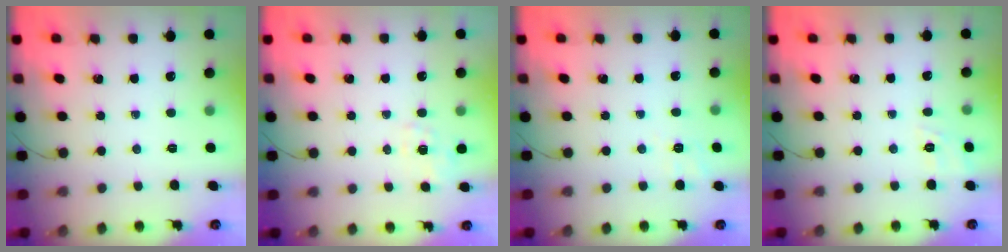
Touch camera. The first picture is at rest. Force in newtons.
{"total": 2.1, "press": 1.6, "slide": 1.4}
{"total": 2.4, "press": 1.4, "slide": 2.0}
{"total": 8.5, "press": 8.3, "slide": 1.8}